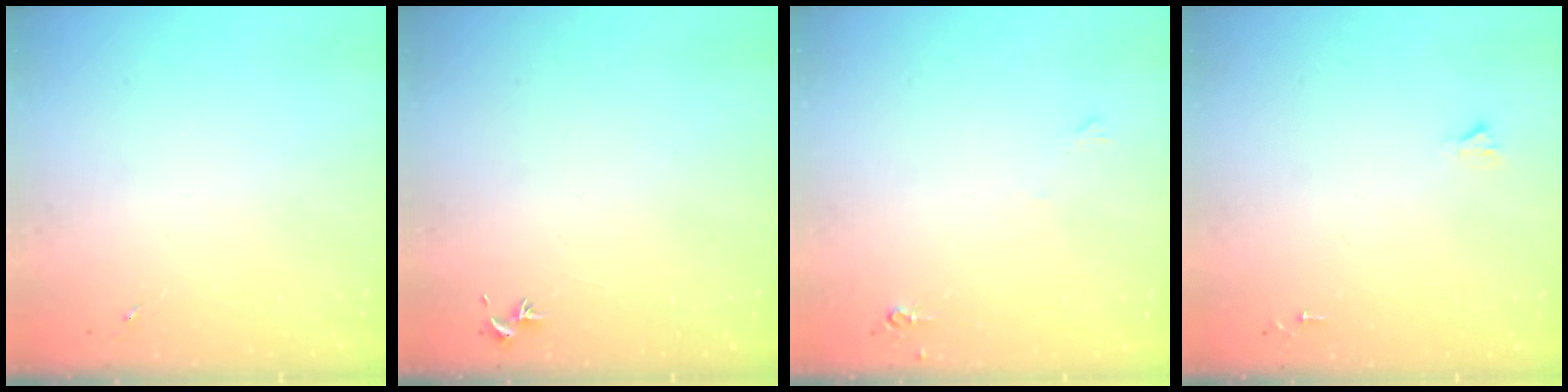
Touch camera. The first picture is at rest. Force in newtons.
{"total": 0.8, "press": 0.7, "slide": 0.3}
{"total": 3.8, "press": 3.8, "slide": 0.6}
{"total": 1.6, "press": 1.6, "slide": 0.1}